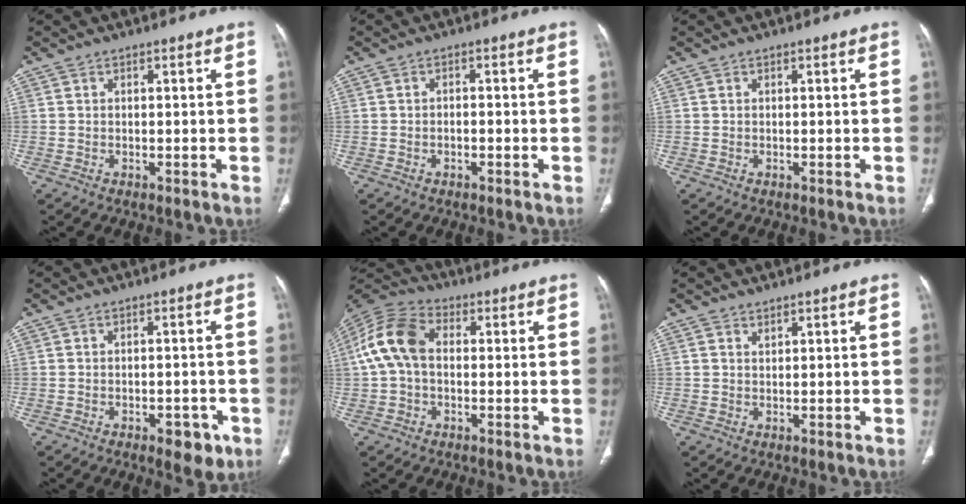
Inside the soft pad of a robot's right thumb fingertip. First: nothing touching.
{"total": 1.1, "force": [-0.5, 0.7, 0.7], "torque": [-0.011, 0.007, -0.008]}
{"total": 0.0}
{"total": 5.1, "force": [-2.5, 2.5, 3.6], "torque": [-0.030, 0.008, -0.025]}
{"total": 10.9, "force": [0.6, 7.3, 8.1], "torque": [-0.169, 0.032, 0.002]}
{"total": 0.6, "force": [0.5, 0.2, 0.2], "torque": [-0.003, -0.005, 0.010]}